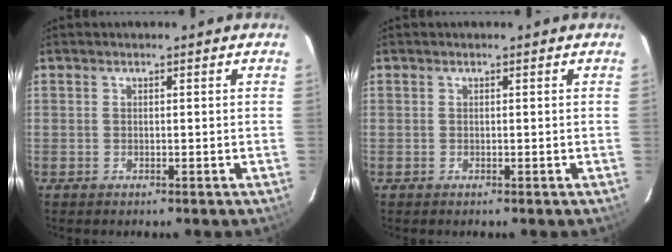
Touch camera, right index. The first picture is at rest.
{"total": 0.0}